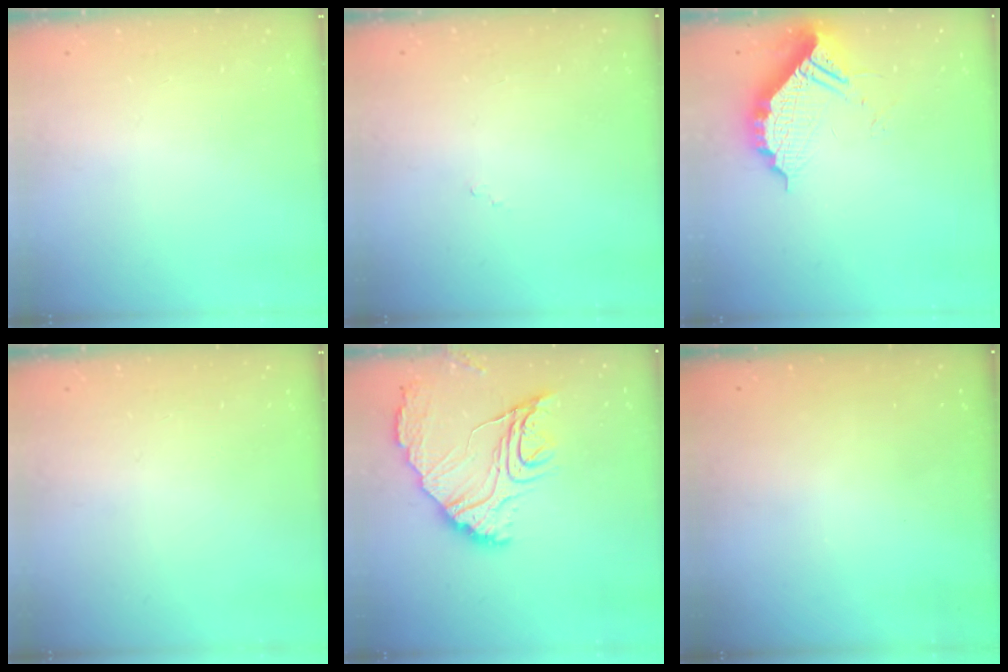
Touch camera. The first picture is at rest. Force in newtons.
{"total": 7.5, "press": 7.5, "slide": 0.6}
{"total": 11.1, "press": 11.1, "slide": 1.0}
{"total": 0.0}
{"total": 15.3, "press": 15.2, "slide": 1.4}
{"total": 3.0, "press": 3.0, "slide": 0.1}